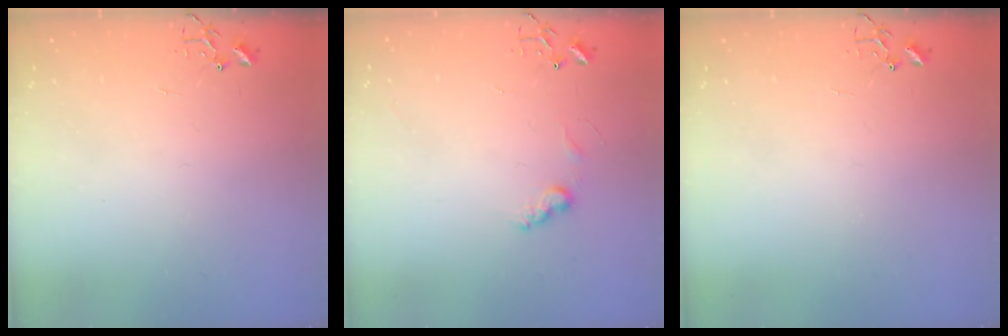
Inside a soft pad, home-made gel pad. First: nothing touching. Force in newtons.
{"total": 6.1, "press": 6.1, "slide": 0.3}
{"total": 0.0}